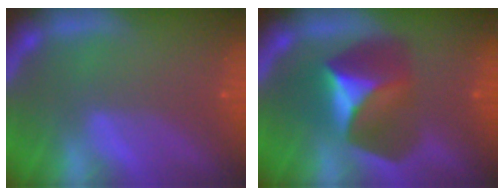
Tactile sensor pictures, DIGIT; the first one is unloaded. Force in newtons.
{"total": 6.9}